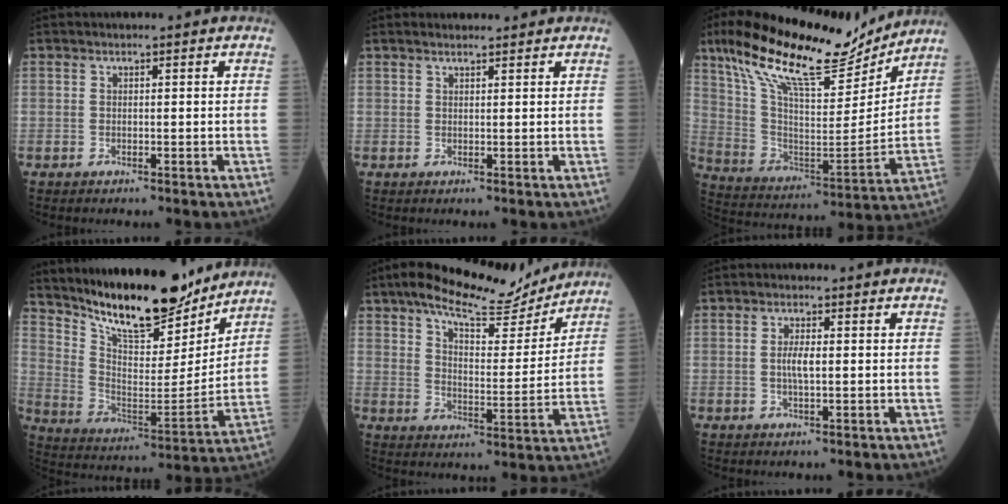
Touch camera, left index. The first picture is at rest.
{"total": 2.1, "force": [2.0, 0.3, 0.7], "torque": [-0.013, 0.017, 0.033]}
{"total": 22.0, "force": [17.4, 5.1, 12.5], "torque": [-0.228, 0.006, 0.299]}
{"total": 18.1, "force": [16.0, 3.8, 7.6], "torque": [-0.136, -0.029, 0.268]}
{"total": 14.1, "force": [12.3, 3.0, 6.2], "torque": [-0.102, 0.000, 0.187]}
{"total": 2.7, "force": [0.0, 0.6, 2.7], "torque": [-0.056, 0.000, 0.000]}